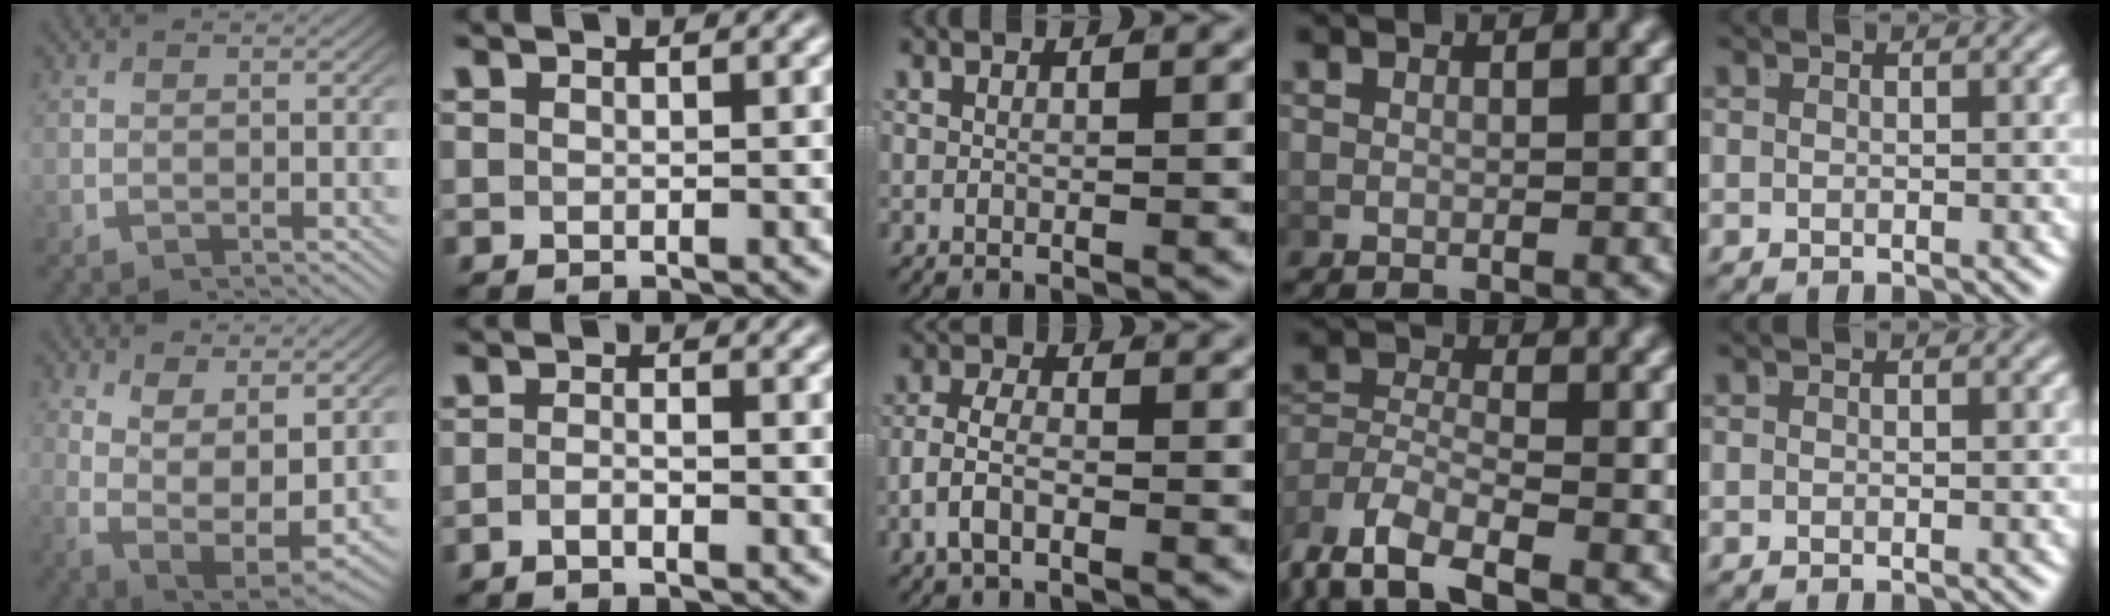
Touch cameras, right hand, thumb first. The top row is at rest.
{"thumb": {"total": 9.2, "force": [-0.6, 6.1, 6.9], "torque": [-0.152, -0.053, 0.010]}, "index": {"total": 1.5, "force": [-1.2, -0.2, 0.8], "torque": [-0.013, -0.002, -0.024]}, "middle": {"total": 2.9, "force": [-1.2, 1.5, 2.1], "torque": [-0.040, 0.001, -0.025]}, "ring": {"total": 5.5, "force": [-2.0, 4.0, 3.2], "torque": [-0.091, -0.024, -0.032]}}